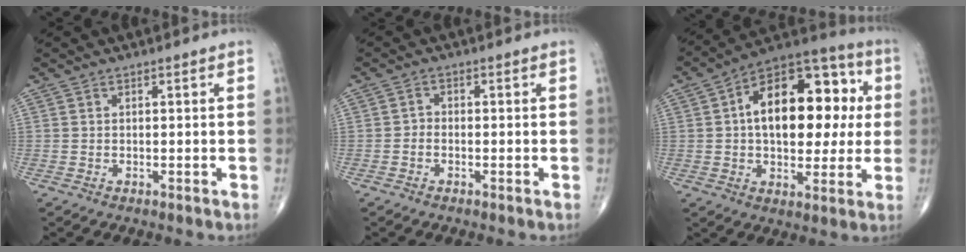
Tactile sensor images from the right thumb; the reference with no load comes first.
{"total": 1.3, "force": [-0.6, 1.0, 0.6], "torque": [-0.005, 0.005, -0.016]}
{"total": 21.8, "force": [2.9, 12.5, 17.7], "torque": [-0.227, 0.028, 0.035]}